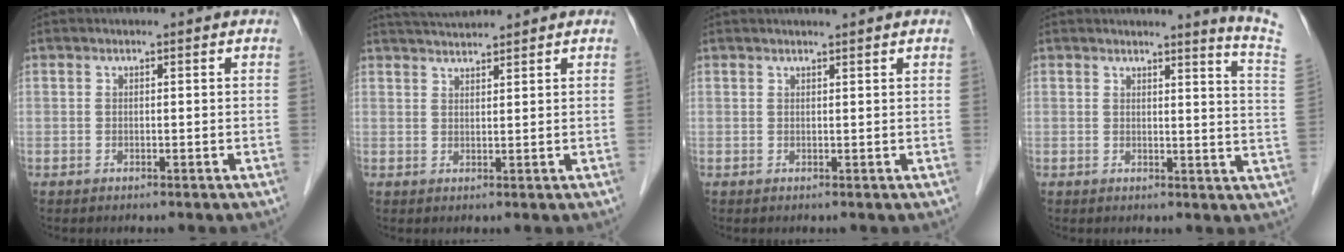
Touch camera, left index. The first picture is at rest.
{"total": 4.1, "force": [4.0, -0.2, 1.0], "torque": [-0.019, 0.023, 0.075]}
{"total": 1.3, "force": [1.1, -0.3, 0.6], "torque": [-0.010, 0.004, 0.023]}
{"total": 7.0, "force": [6.3, -2.3, 2.0], "torque": [-0.028, -0.079, 0.052]}